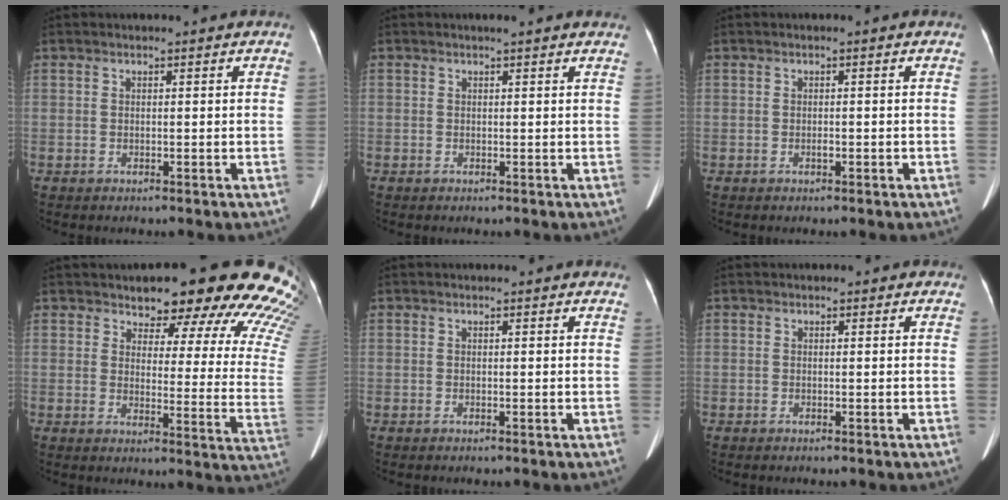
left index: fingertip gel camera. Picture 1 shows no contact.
{"total": 3.3, "force": [2.8, 1.5, 1.2], "torque": [-0.007, 0.023, 0.020]}
{"total": 0.6, "force": [-0.5, 0.2, 0.3], "torque": [-0.011, -0.004, -0.008]}
{"total": 22.4, "force": [19.5, 5.2, 9.6], "torque": [-0.097, -0.081, 0.203]}
{"total": 0.7, "force": [0.7, 0.1, 0.1], "torque": [-0.008, -0.002, -0.002]}
{"total": 0.8, "force": [0.2, 0.7, 0.0], "torque": [0.005, 0.003, -0.003]}